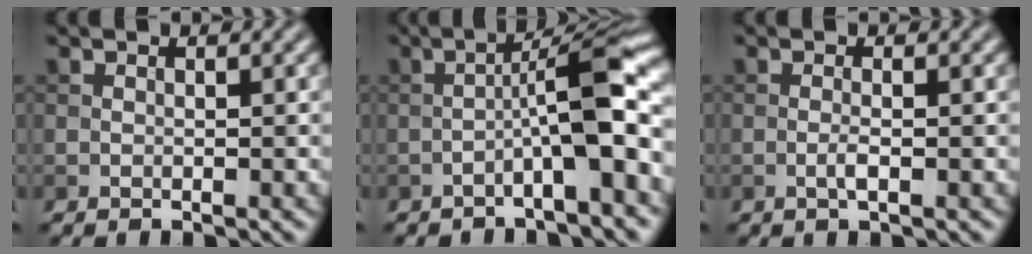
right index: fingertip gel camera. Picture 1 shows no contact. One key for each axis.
{"total": 7.0, "fx": -2.4, "fy": 0.9, "fz": 6.5, "tx": -0.097, "ty": 0.033, "tz": -0.045}
{"total": 1.2, "fx": -0.4, "fy": 0.2, "fz": 1.1, "tx": -0.023, "ty": 0.000, "tz": -0.010}